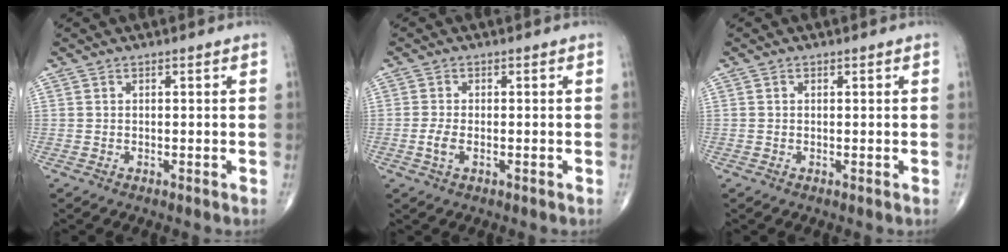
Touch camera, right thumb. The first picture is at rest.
{"total": 2.6, "force": [-0.7, 1.3, 2.2], "torque": [-0.053, 0.000, -0.015]}
{"total": 0.0}